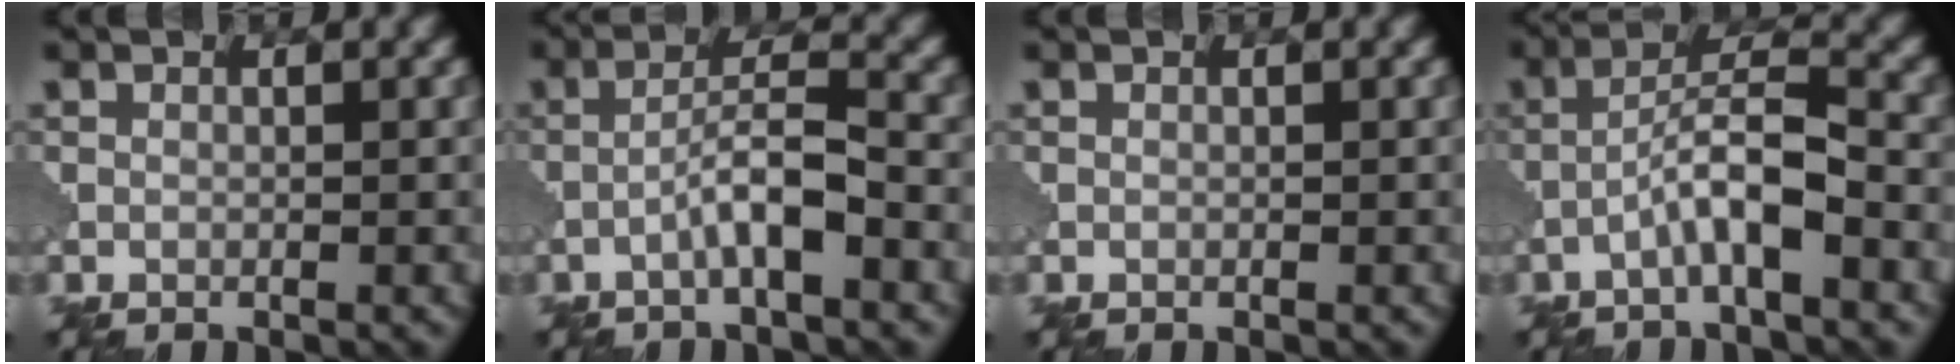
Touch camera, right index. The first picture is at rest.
{"total": 4.1, "force": [-1.9, 0.6, 3.6], "torque": [-0.064, 0.019, -0.040]}
{"total": 0.0}
{"total": 5.1, "force": [-2.2, 0.9, 4.5], "torque": [-0.080, 0.020, -0.047]}